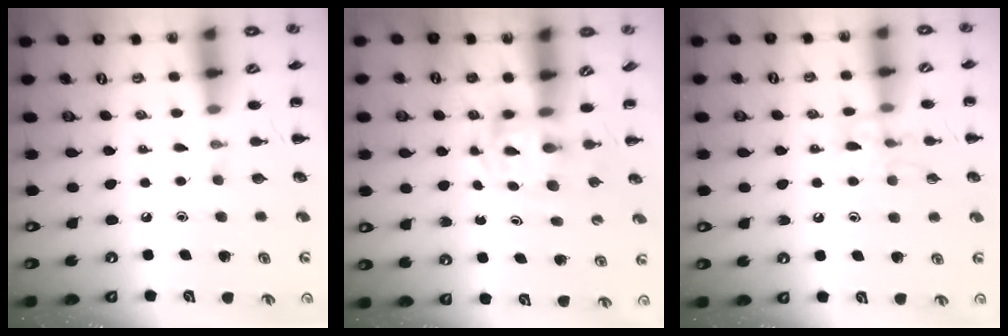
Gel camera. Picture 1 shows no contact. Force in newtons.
{"total": 2.9, "press": 2.9, "slide": 0.2}
{"total": 10.4, "press": 10.3, "slide": 1.0}